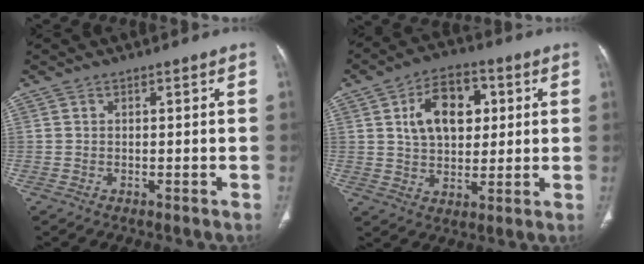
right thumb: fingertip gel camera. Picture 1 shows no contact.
{"total": 12.7, "force": [3.3, 8.2, 9.1], "torque": [-0.115, 0.002, 0.053]}